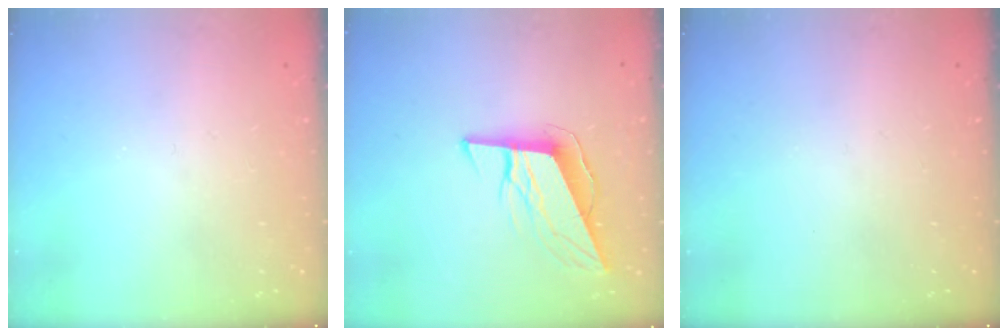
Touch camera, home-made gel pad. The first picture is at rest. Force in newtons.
{"total": 10.7, "press": 10.2, "slide": 3.3}
{"total": 0.0}